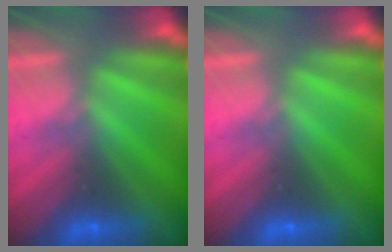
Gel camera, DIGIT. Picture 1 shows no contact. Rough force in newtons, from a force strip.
{"total": 0.0}